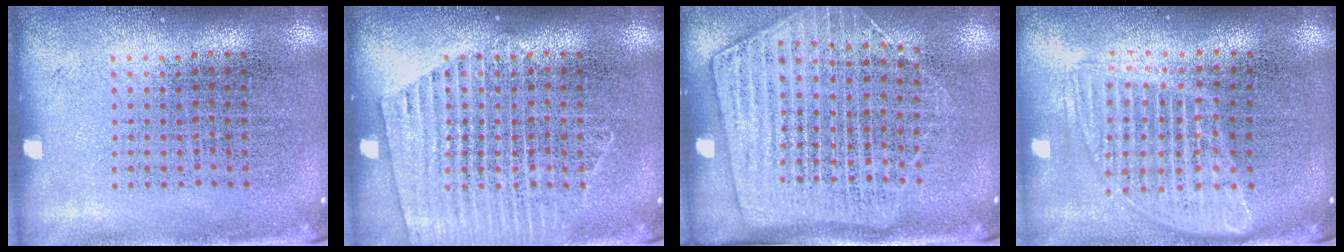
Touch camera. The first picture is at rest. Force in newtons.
{"total": 2.3, "press": 2.3, "slide": 0.4}
{"total": 1.8, "press": 1.5, "slide": 1.1}
{"total": 1.7, "press": 1.4, "slide": 1.0}